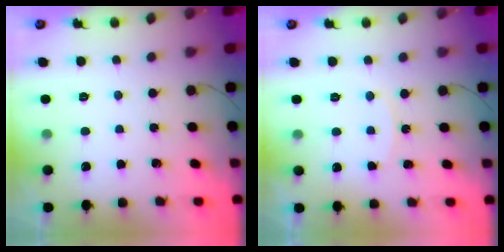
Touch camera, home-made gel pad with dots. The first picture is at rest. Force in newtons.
{"total": 5.1, "press": 5.1, "slide": 0.4}